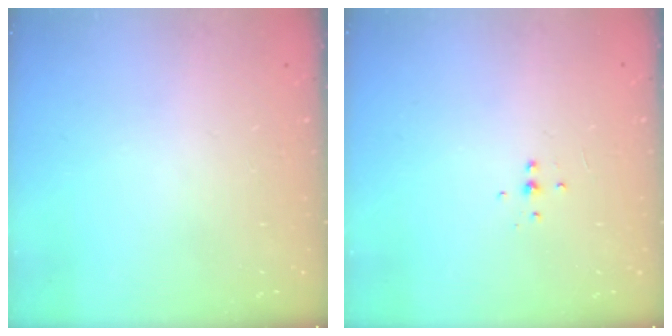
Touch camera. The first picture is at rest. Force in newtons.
{"total": 3.2, "press": 3.2, "slide": 0.3}